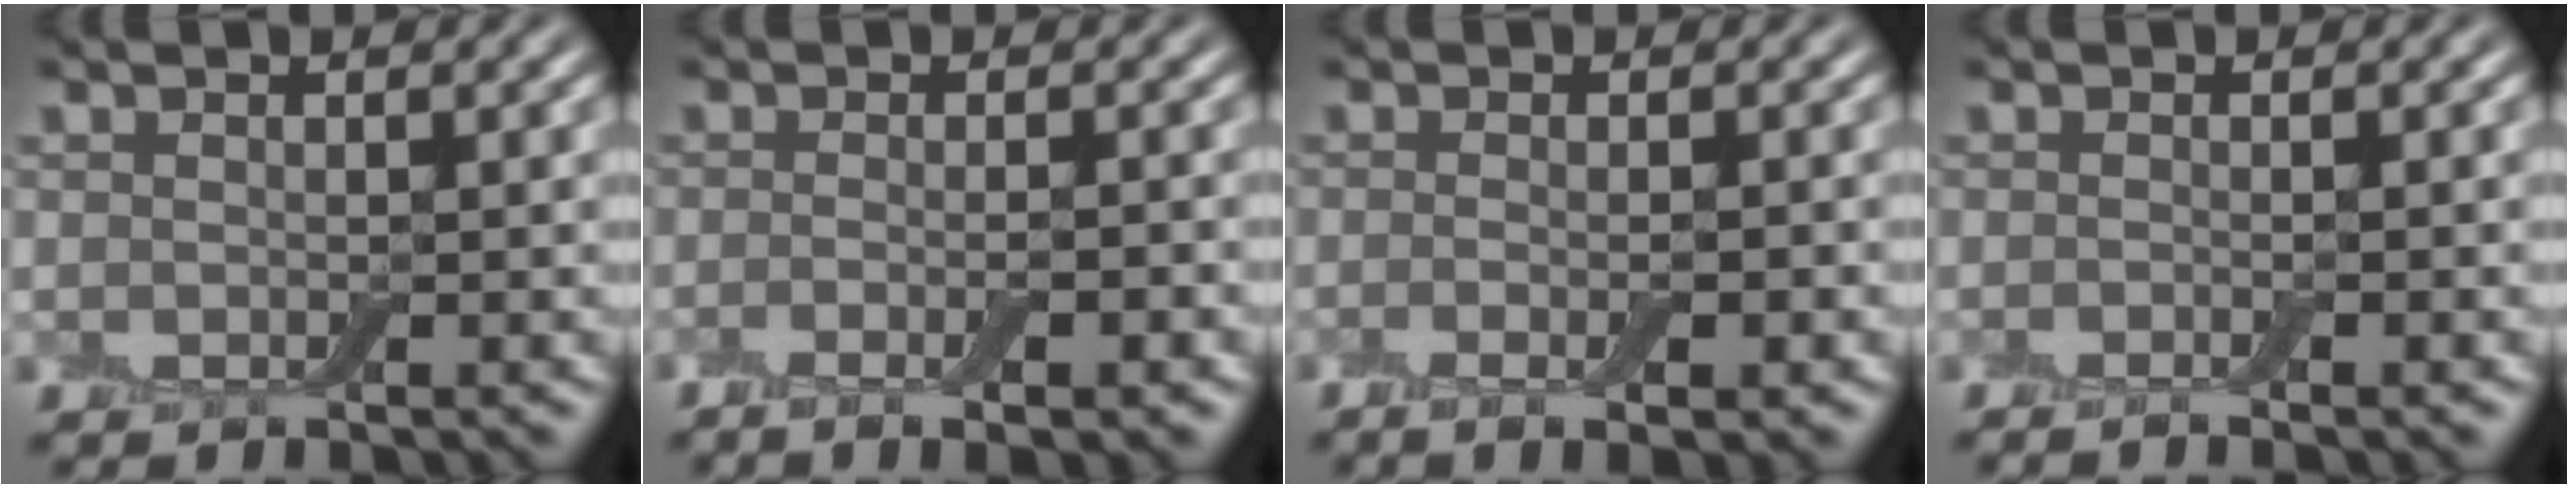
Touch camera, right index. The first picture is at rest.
{"total": 4.0, "force": [-1.5, 1.2, 3.5], "torque": [-0.037, 0.001, -0.025]}
{"total": 3.4, "force": [-0.9, 1.1, 3.1], "torque": [-0.036, -0.005, -0.011]}
{"total": 1.8, "force": [-0.9, 0.5, 1.5], "torque": [-0.004, -0.002, -0.016]}